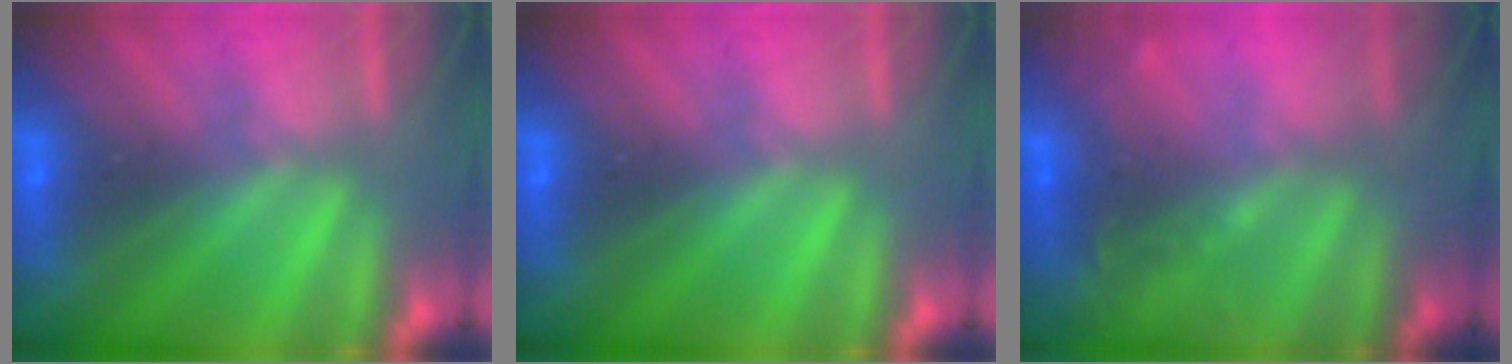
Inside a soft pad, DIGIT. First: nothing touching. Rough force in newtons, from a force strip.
{"total": 0.0}
{"total": 2.2}